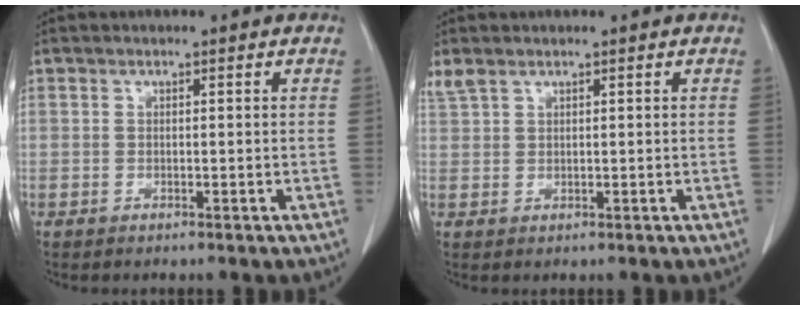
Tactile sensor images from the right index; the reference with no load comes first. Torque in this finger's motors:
{"motor_torque": [0.39, 0.31, 0.02, 0.05]}